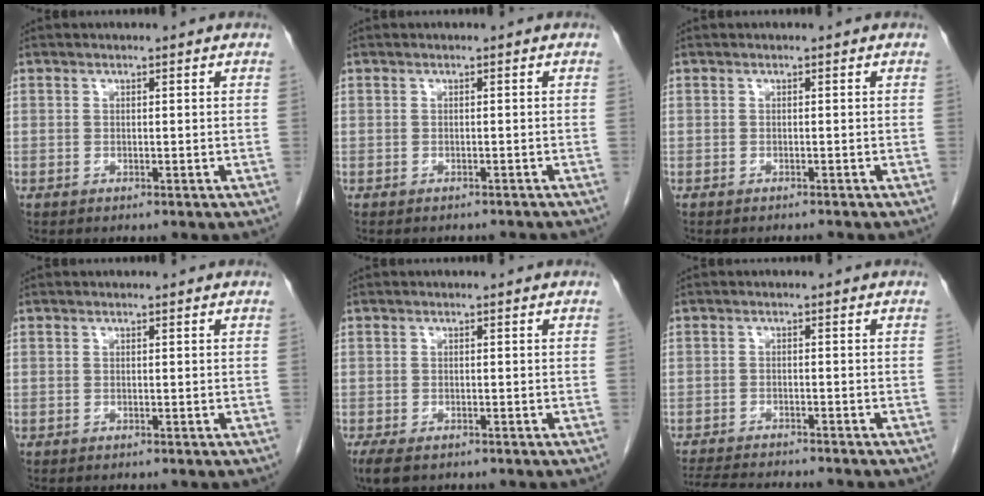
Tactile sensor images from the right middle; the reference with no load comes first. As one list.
[{"total": 5.1, "force": [-4.6, 1.5, 1.6], "torque": [-0.020, -0.005, -0.050]}, {"total": 0.7, "force": [-0.7, 0.0, 0.1], "torque": [-0.006, -0.003, -0.010]}, {"total": 0.0}, {"total": 4.1, "force": [-2.8, 1.8, 2.4], "torque": [-0.050, -0.011, -0.043]}, {"total": 10.0, "force": [-9.2, 0.7, 3.8], "torque": [-0.058, -0.012, -0.135]}]